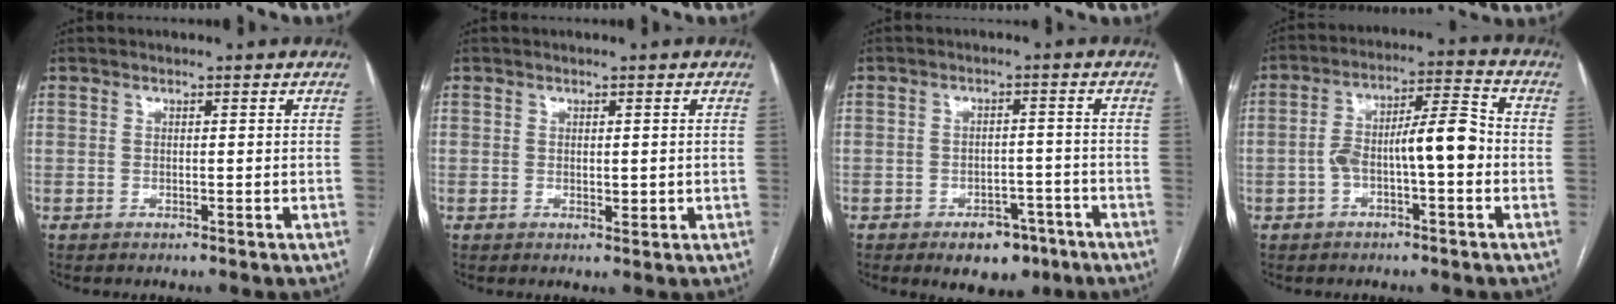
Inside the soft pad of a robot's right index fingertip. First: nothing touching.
{"total": 1.5, "force": [0.0, 0.7, 1.4], "torque": [-0.020, -0.005, 0.003]}
{"total": 6.3, "force": [-4.0, 3.7, 3.1], "torque": [-0.036, 0.009, -0.050]}
{"total": 9.5, "force": [-1.8, 2.1, 9.0], "torque": [-0.157, 0.033, -0.030]}